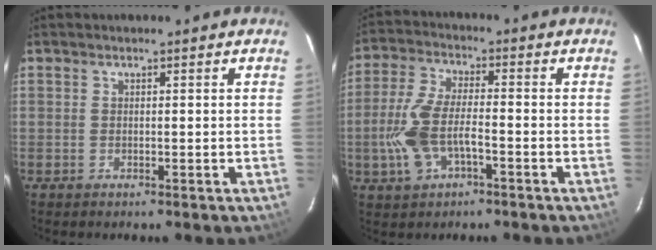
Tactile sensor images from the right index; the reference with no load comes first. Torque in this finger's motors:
{"motor_torque": [0.19, -0.02, 0.28, 0.12]}